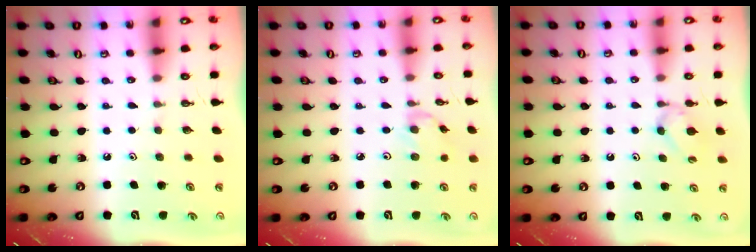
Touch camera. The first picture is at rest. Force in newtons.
{"total": 0.7, "press": 0.6, "slide": 0.4}
{"total": 5.4, "press": 5.3, "slide": 0.7}